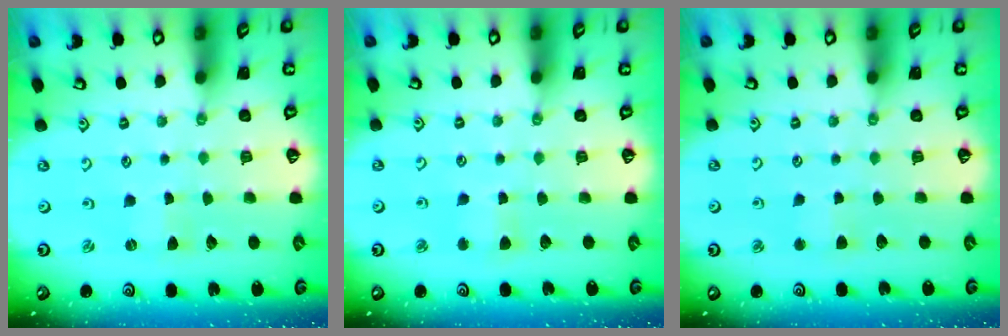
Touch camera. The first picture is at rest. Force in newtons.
{"total": 3.5, "press": 3.5, "slide": 0.1}
{"total": 2.4, "press": 2.3, "slide": 0.5}